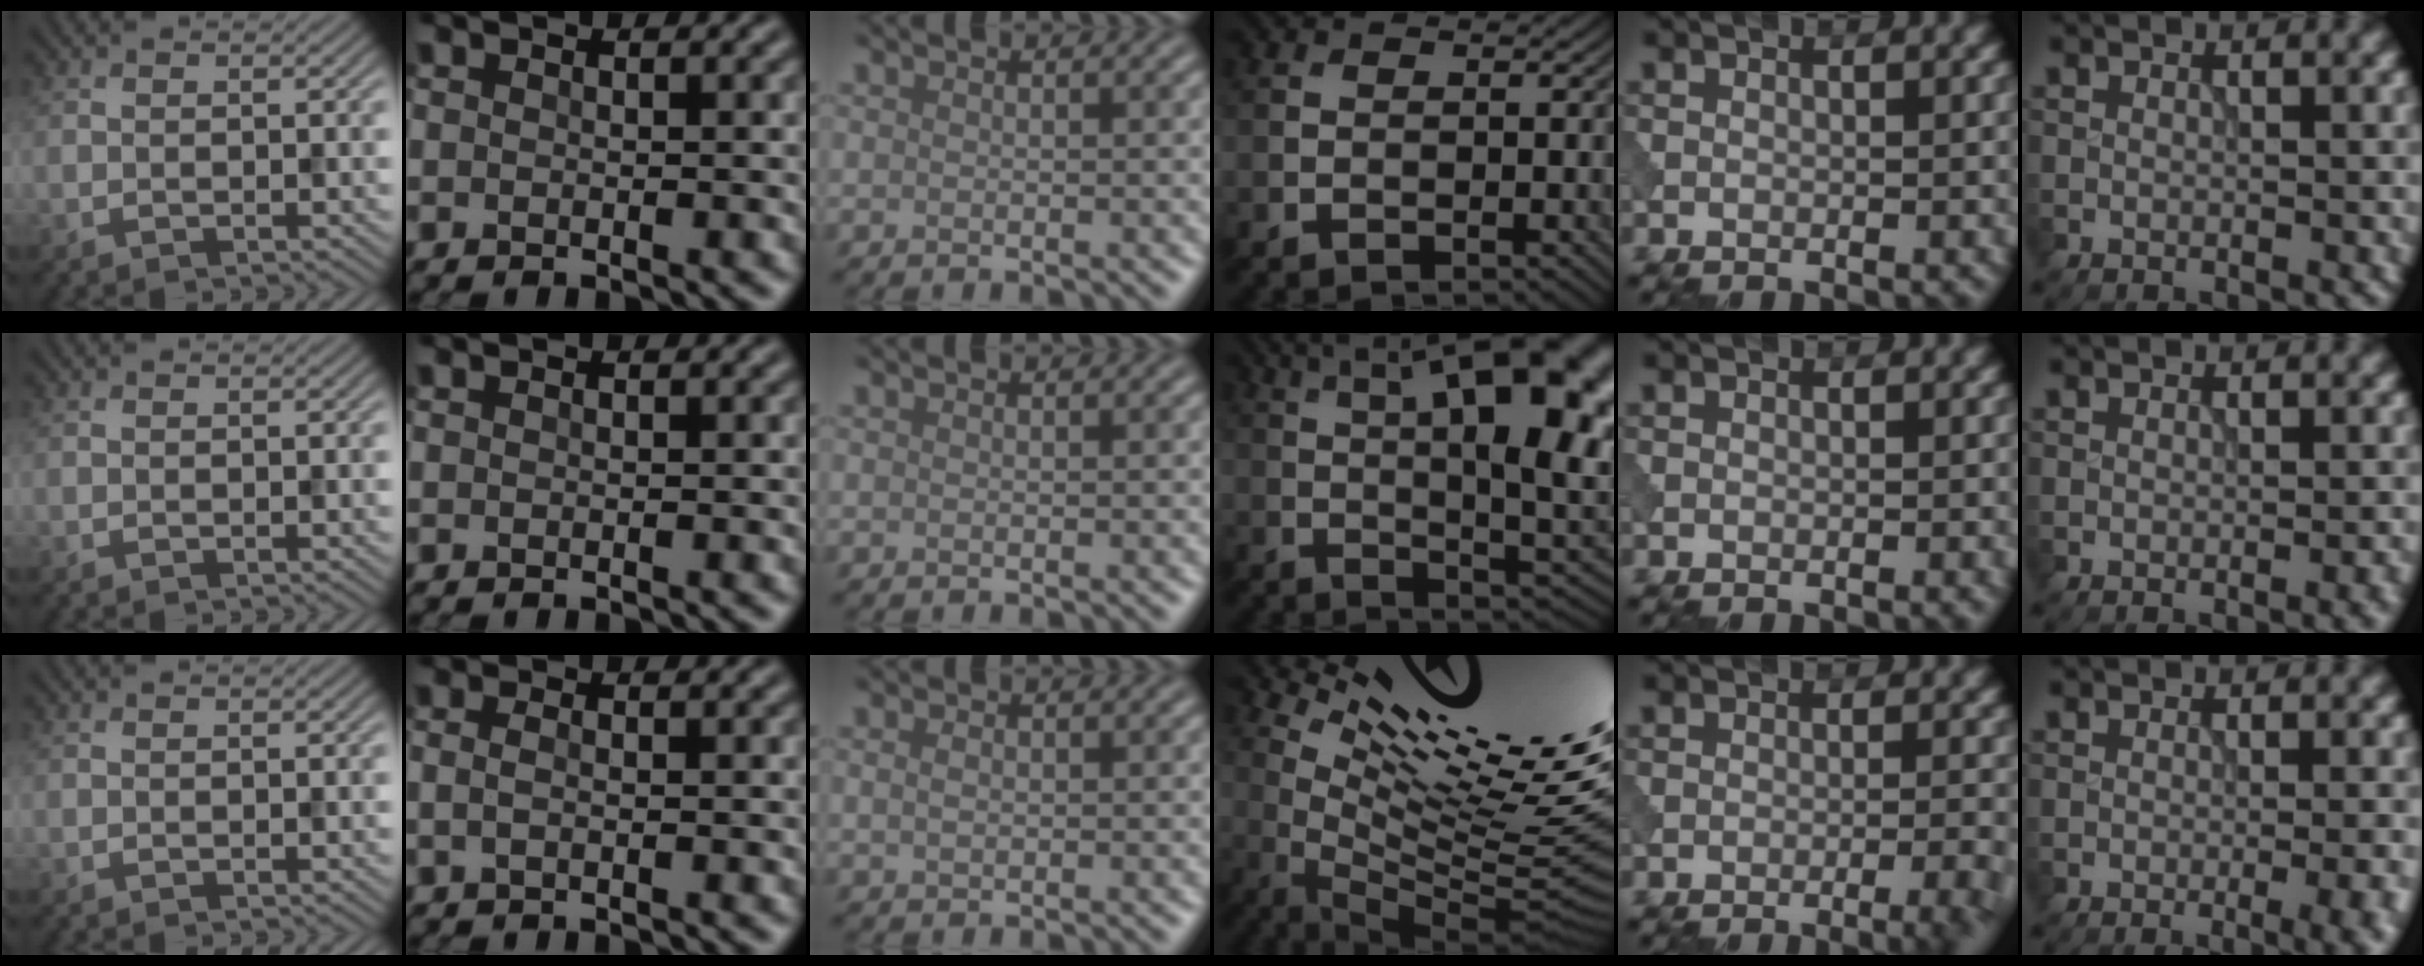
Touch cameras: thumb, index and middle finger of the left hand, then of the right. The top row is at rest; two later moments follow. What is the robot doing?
{"motion": "dispense", "object": "syringe"}